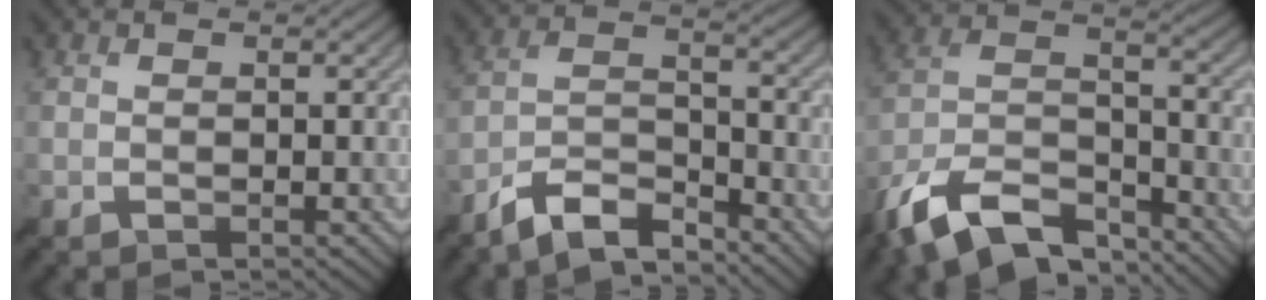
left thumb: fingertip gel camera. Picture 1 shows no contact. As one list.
[{"total": 7.5, "force": [-6.2, 1.9, 3.7], "torque": [-0.074, 0.003, -0.128]}, {"total": 14.0, "force": [-10.4, 5.5, 7.6], "torque": [-0.167, -0.003, -0.205]}]